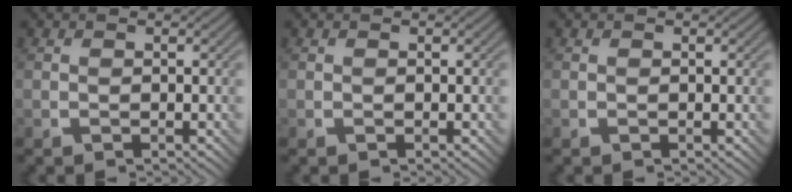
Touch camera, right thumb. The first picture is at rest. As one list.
[{"total": 0.0}, {"total": 0.0}]